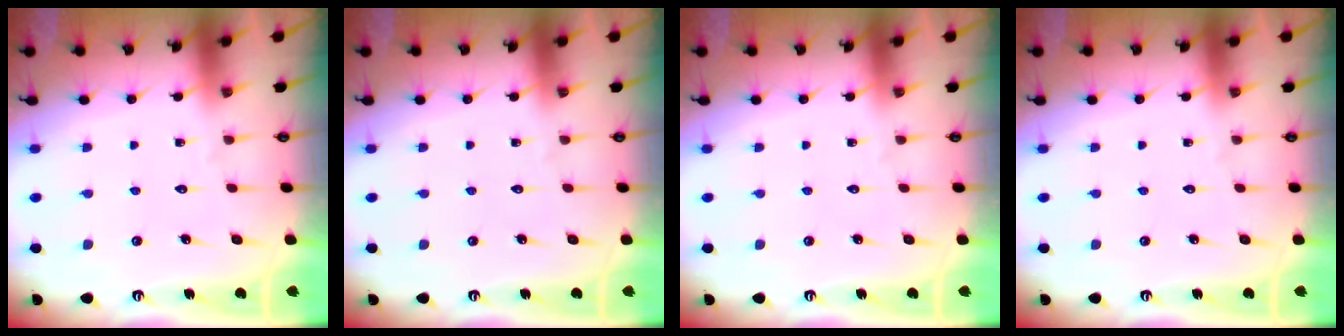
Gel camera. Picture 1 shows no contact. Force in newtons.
{"total": 0.0}
{"total": 0.0}
{"total": 0.0}